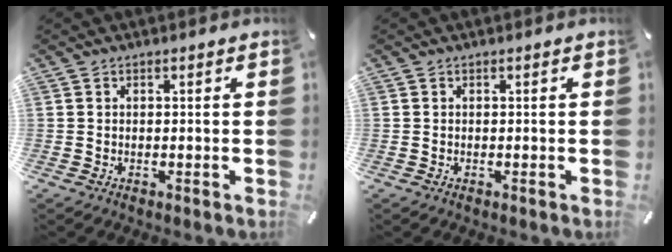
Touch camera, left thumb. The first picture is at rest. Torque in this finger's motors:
{"motor_torque": [0.02, 0.04, 0.03, 0.00, -0.01]}